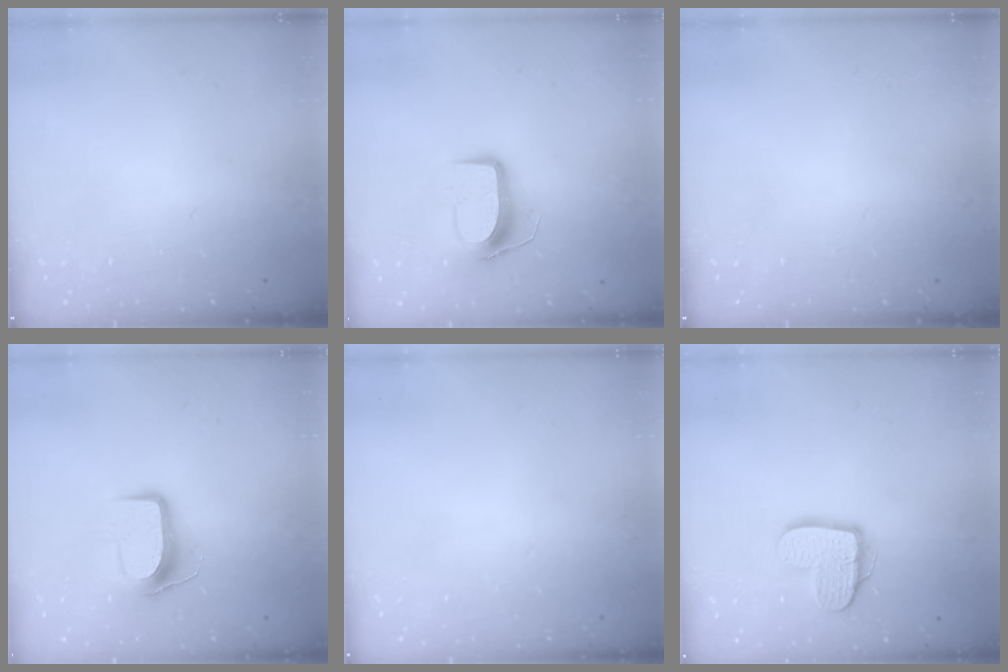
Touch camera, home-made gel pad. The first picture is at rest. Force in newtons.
{"total": 9.2, "press": 9.2, "slide": 0.3}
{"total": 0.0}
{"total": 8.8, "press": 8.7, "slide": 1.0}
{"total": 0.0}
{"total": 11.5, "press": 11.5, "slide": 0.6}